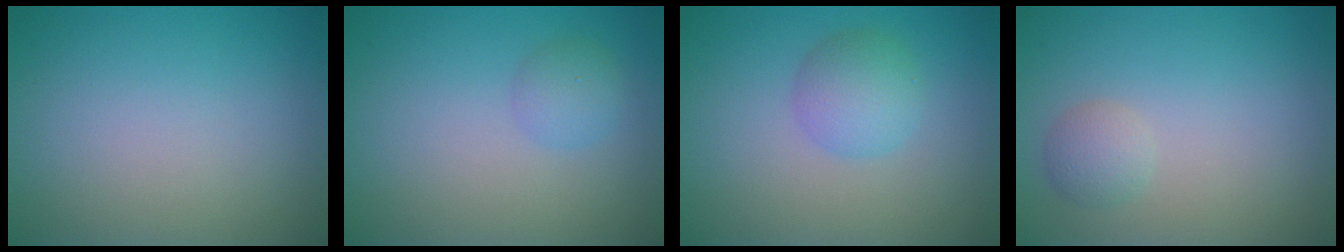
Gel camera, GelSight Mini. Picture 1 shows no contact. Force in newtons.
{"total": 1.6, "press": 1.6, "slide": 0.1}
{"total": 2.8, "press": 2.8, "slide": 0.1}
{"total": 1.5, "press": 1.5, "slide": 0.0}